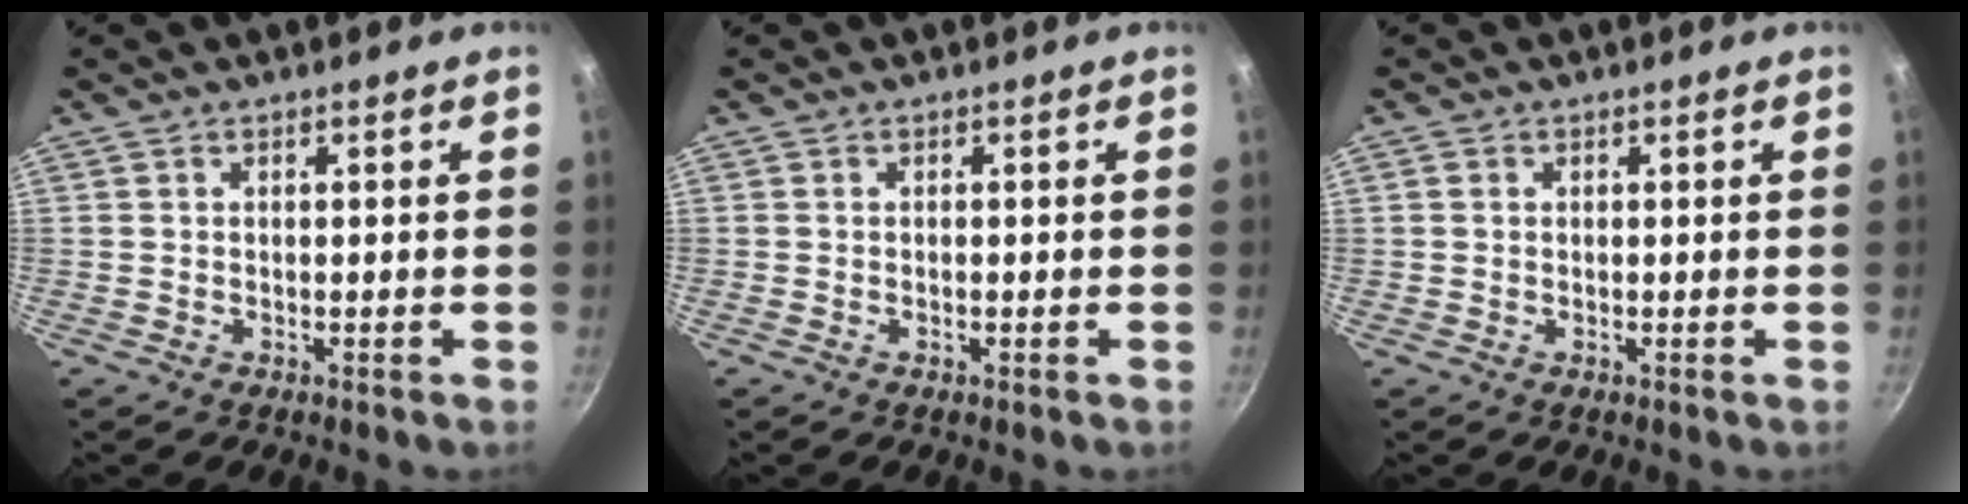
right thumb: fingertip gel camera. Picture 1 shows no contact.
{"total": 0.5, "force": [-0.2, 0.2, 0.5], "torque": [-0.008, 0.002, -0.004]}
{"total": 0.8, "force": [0.2, 0.7, 0.4], "torque": [-0.006, 0.003, 0.001]}